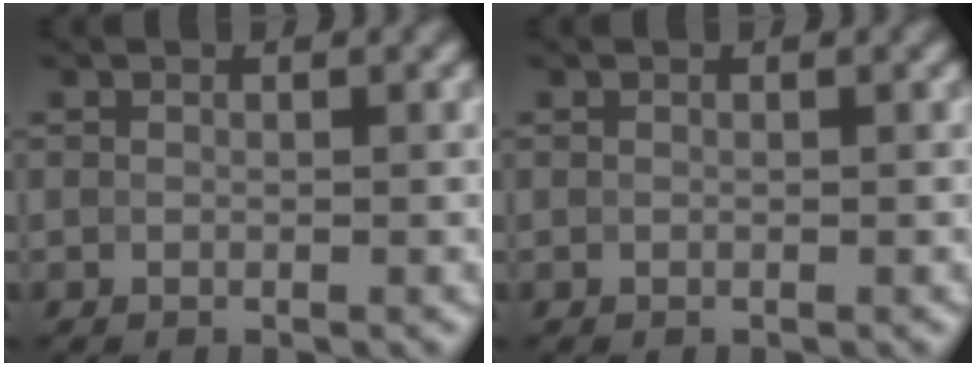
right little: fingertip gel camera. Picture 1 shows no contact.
{"total": 0.0}